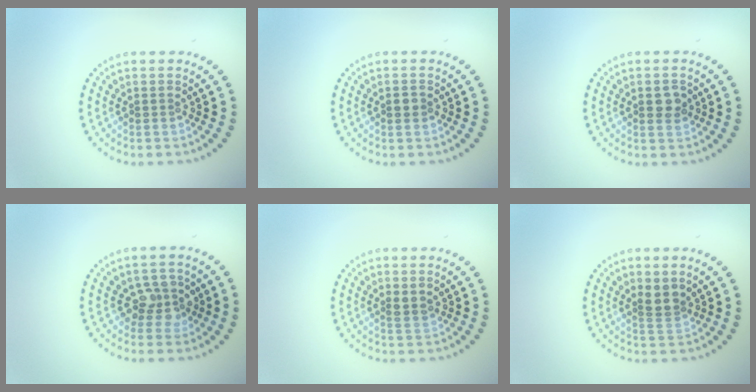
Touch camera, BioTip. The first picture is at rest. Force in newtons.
{"total": 1.2, "press": 1.2, "slide": 0.1}
{"total": 1.7, "press": 1.7, "slide": 0.2}
{"total": 2.7, "press": 2.6, "slide": 0.9}
{"total": 1.2, "press": 1.1, "slide": 0.5}
{"total": 1.8, "press": 1.4, "slide": 1.2}